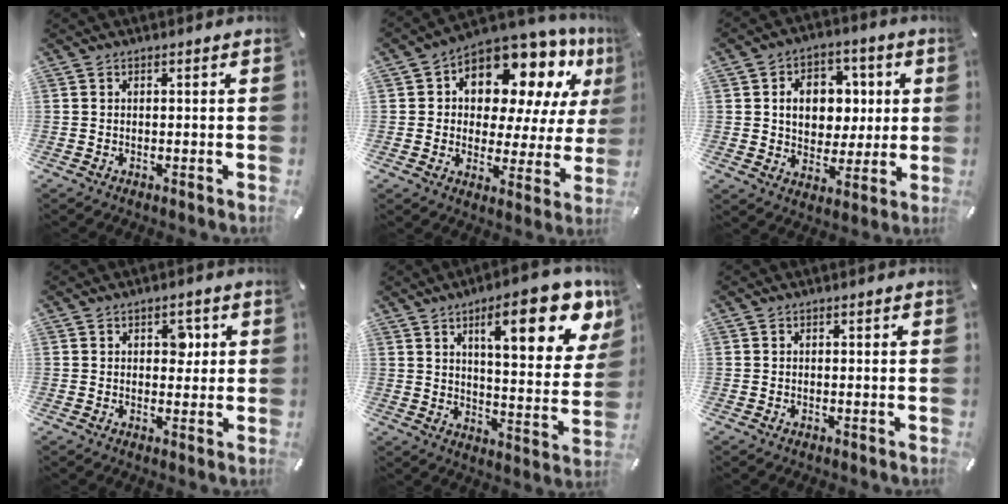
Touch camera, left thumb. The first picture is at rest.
{"total": 14.0, "force": [9.4, 8.2, 6.4], "torque": [-0.109, -0.080, 0.164]}
{"total": 10.9, "force": [1.7, 9.3, 5.5], "torque": [-0.082, 0.006, 0.034]}
{"total": 3.9, "force": [1.1, 2.7, 2.6], "torque": [-0.015, -0.007, 0.005]}
{"total": 18.1, "force": [9.5, 5.8, 14.3], "torque": [-0.199, -0.045, 0.143]}
{"total": 0.0}